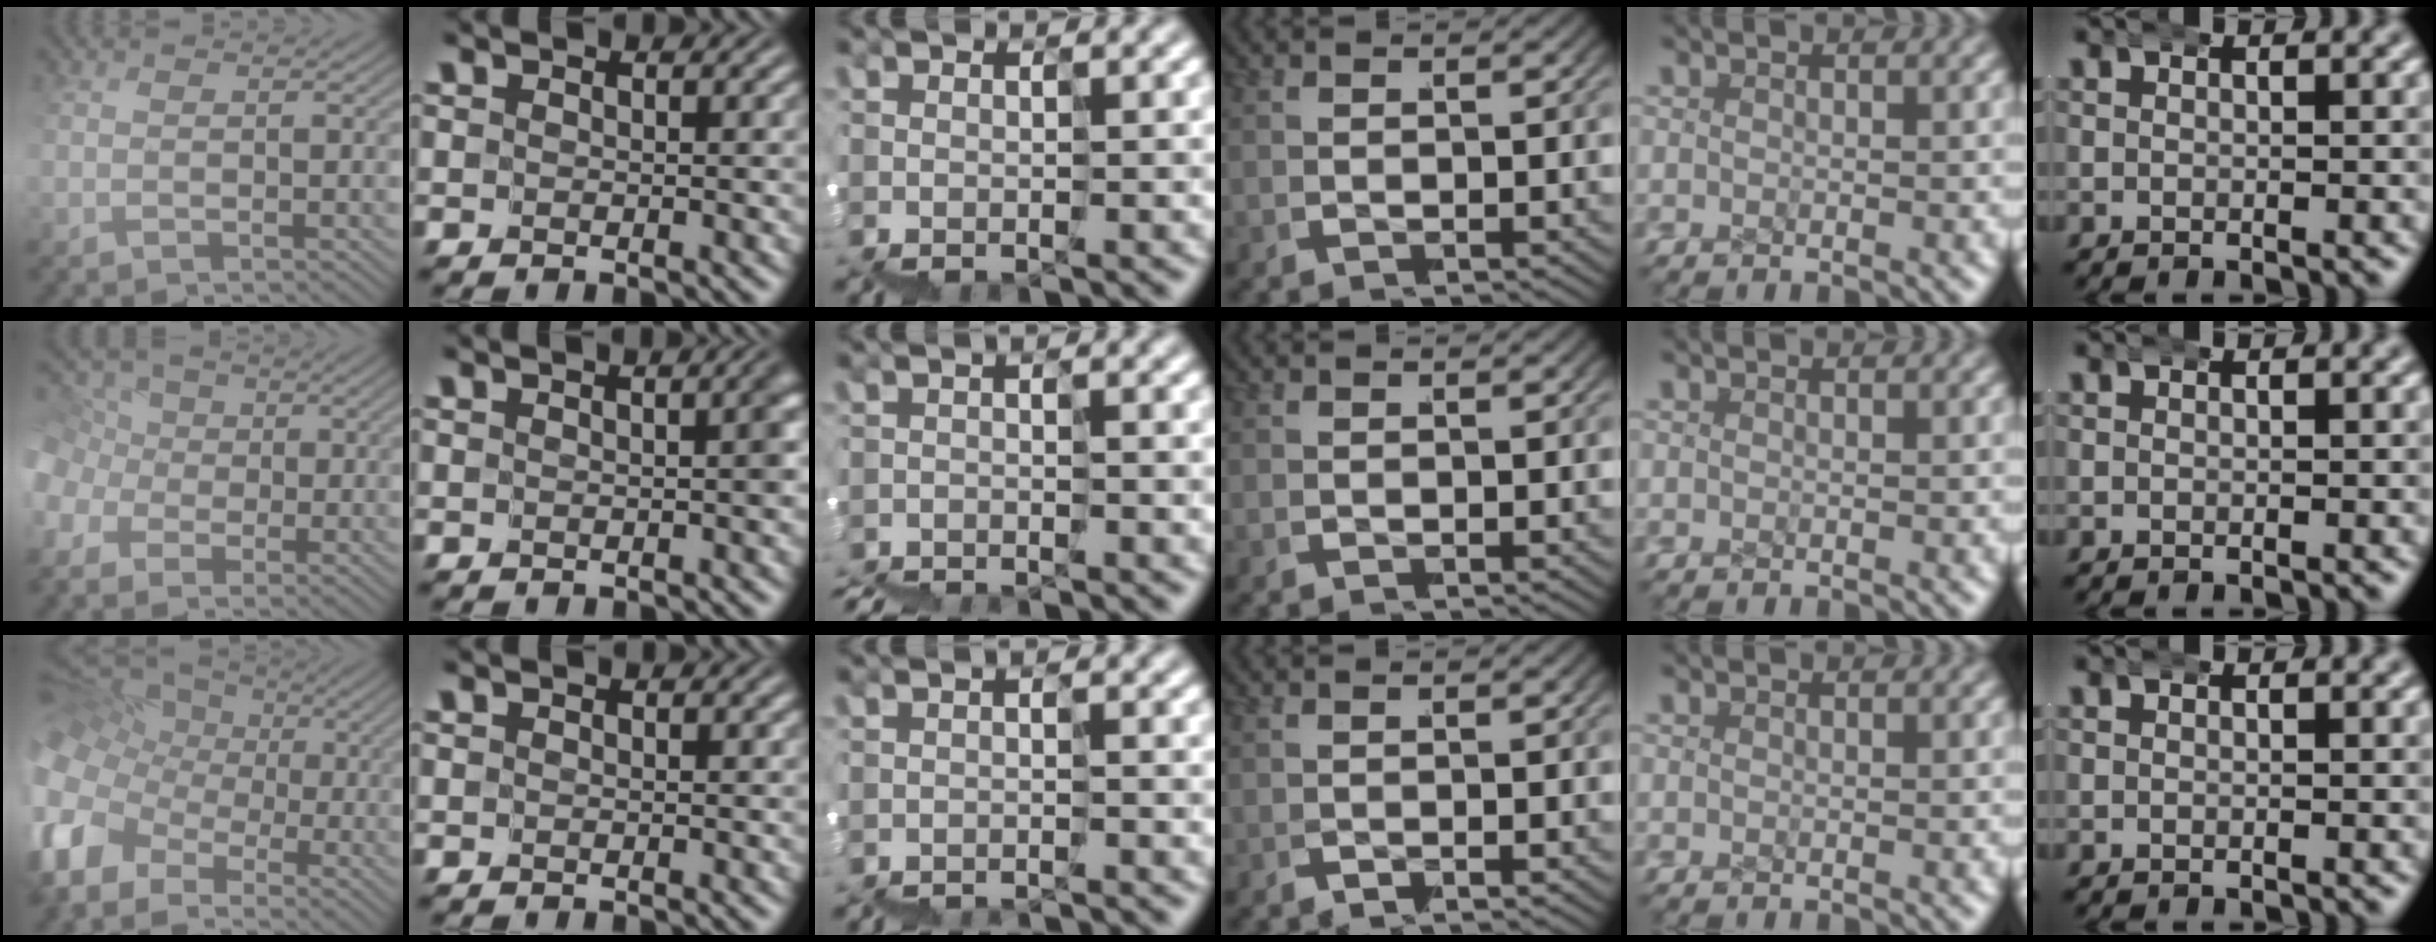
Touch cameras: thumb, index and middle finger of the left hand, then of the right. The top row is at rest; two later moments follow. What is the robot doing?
{"motion": "wrap", "object": "ethernet cable"}